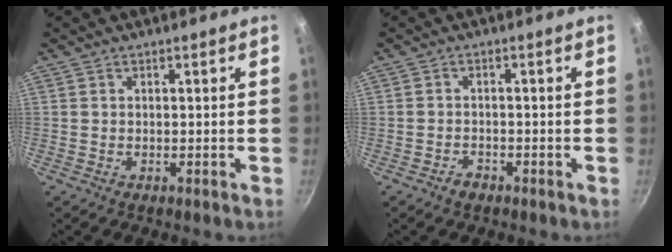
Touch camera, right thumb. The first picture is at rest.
{"total": 2.0, "force": [-1.4, 1.2, 0.7], "torque": [-0.007, 0.017, -0.023]}